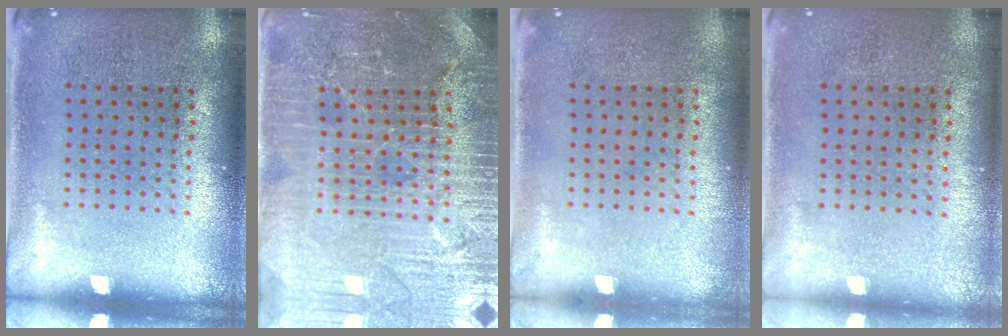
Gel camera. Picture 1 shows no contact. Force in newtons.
{"total": 4.5, "press": 4.2, "slide": 1.5}
{"total": 0.0}
{"total": 0.0}